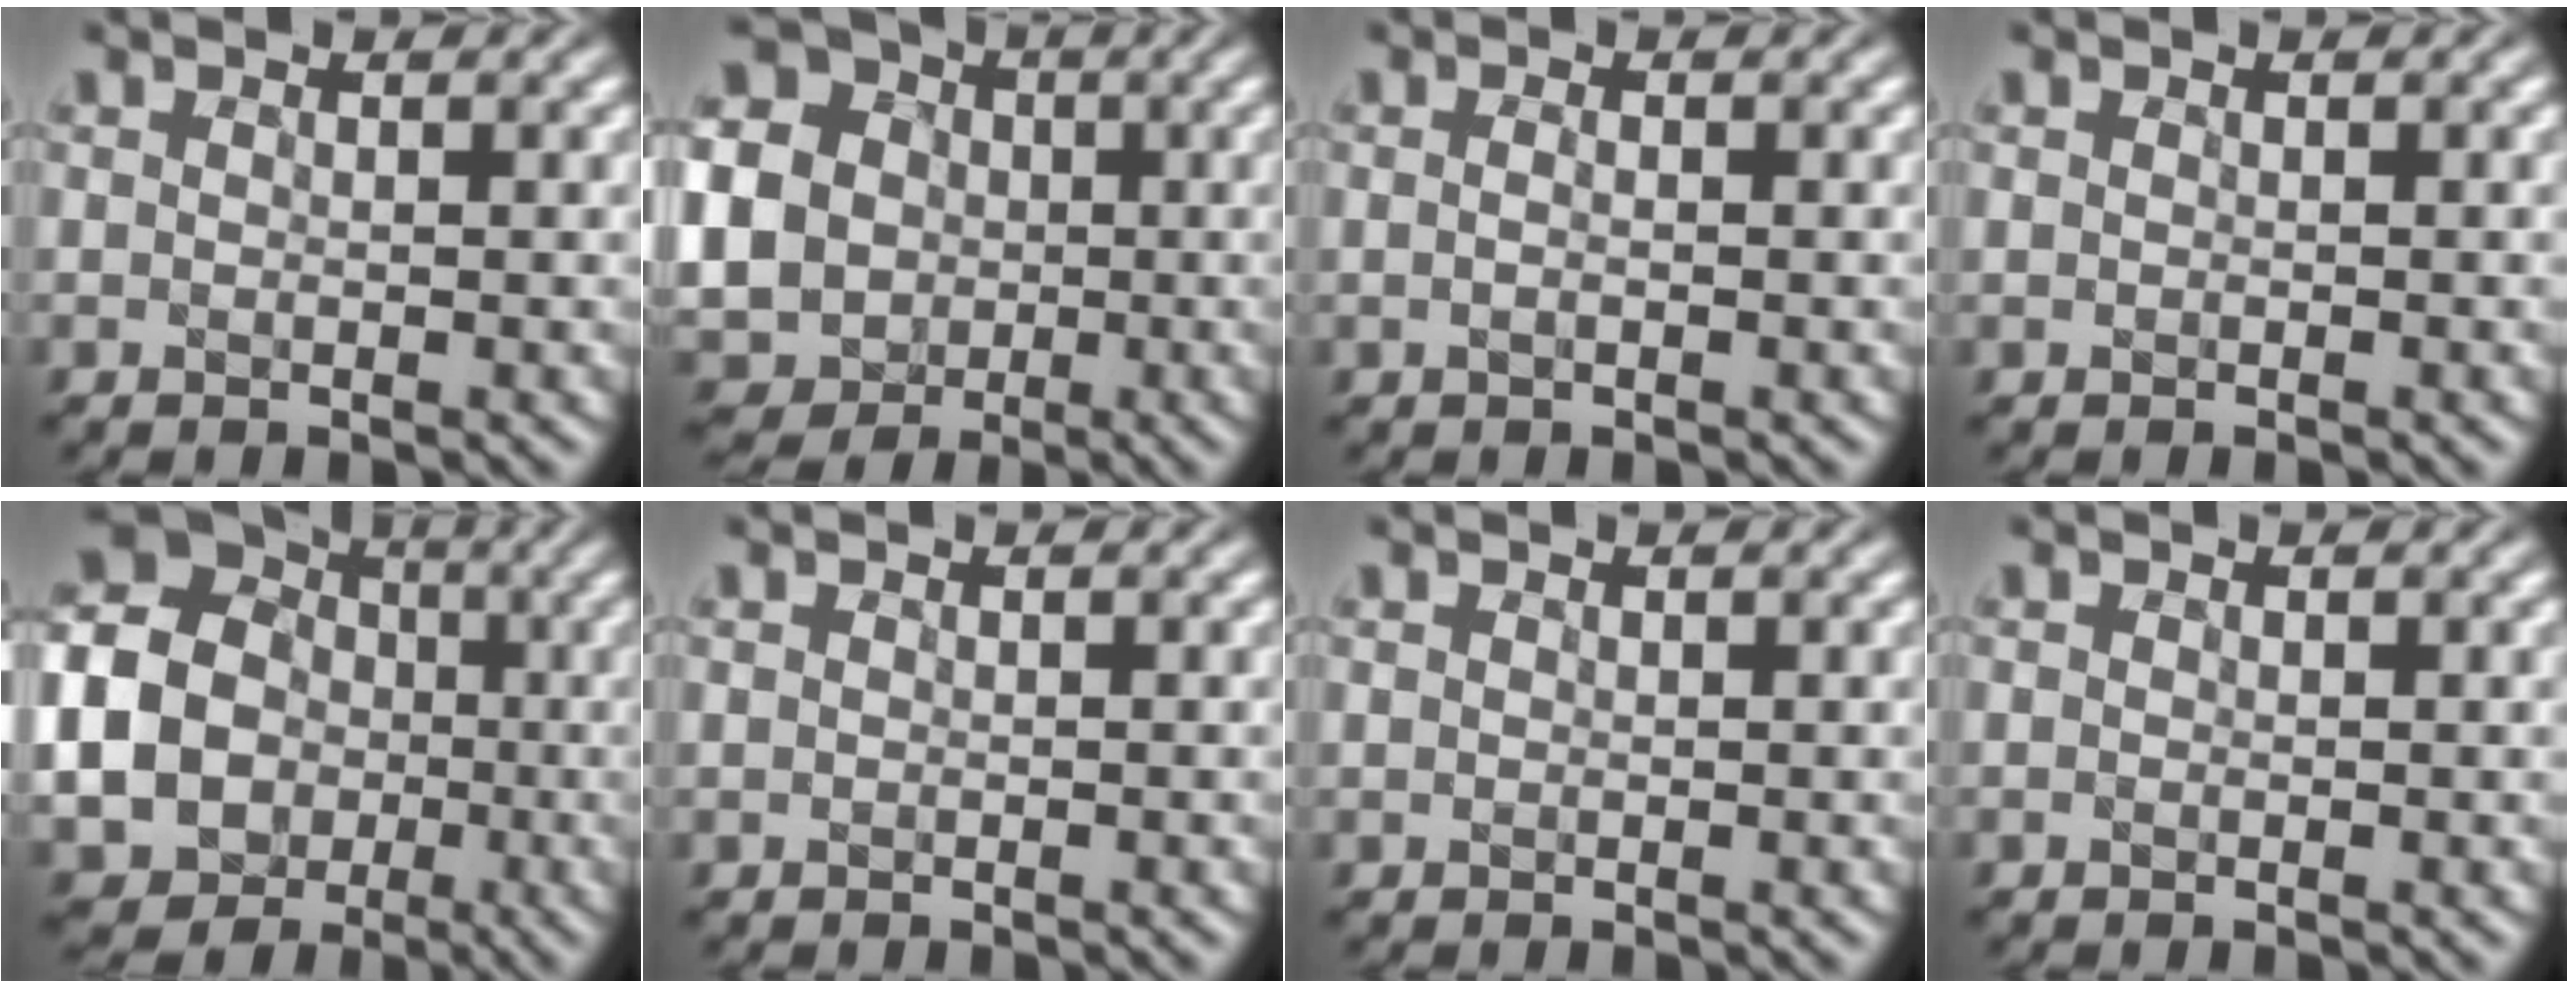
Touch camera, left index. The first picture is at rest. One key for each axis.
{"total": 12.6, "fx": -1.1, "fy": 11.6, "fz": 5.0, "tx": -0.152, "ty": -0.010, "tz": -0.044}
{"total": 0.5, "fx": 0.2, "fy": 0.1, "fz": 0.5, "tx": -0.007, "ty": 0.000, "tz": 0.001}
{"total": 0.0}
{"total": 16.7, "fx": -1.9, "fy": 15.2, "fz": 6.7, "tx": -0.179, "ty": -0.012, "tz": -0.062}
{"total": 0.0}
{"total": 0.0}
{"total": 0.0}